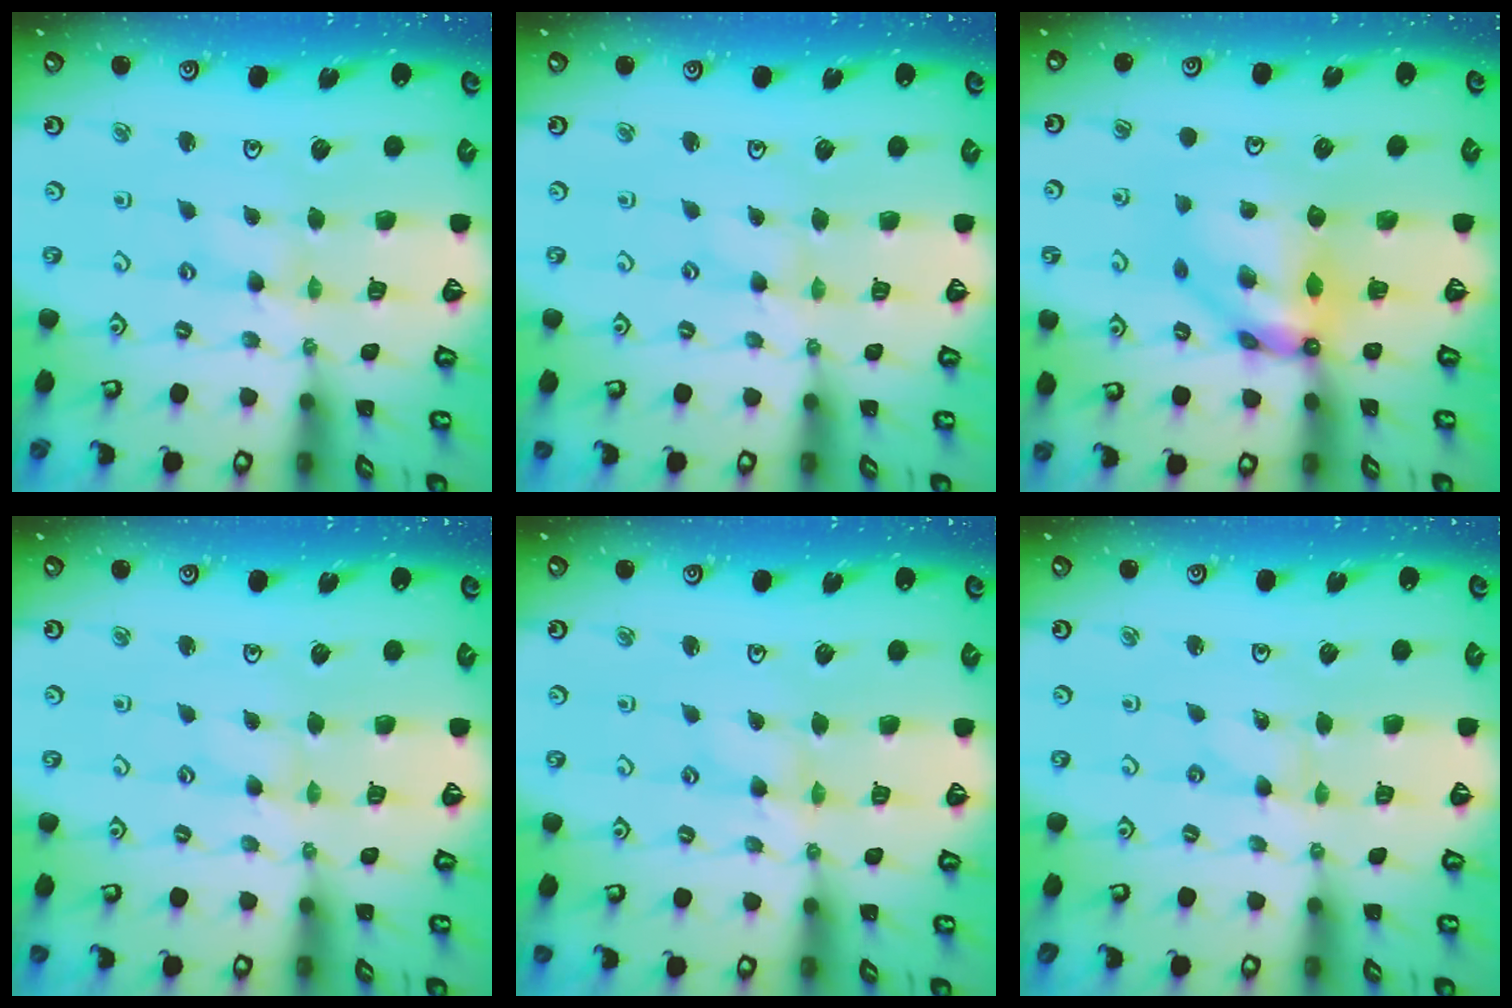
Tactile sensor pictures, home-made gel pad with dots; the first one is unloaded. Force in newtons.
{"total": 0.6, "press": 0.6, "slide": 0.1}
{"total": 9.4, "press": 9.3, "slide": 0.8}
{"total": 1.1, "press": 1.1, "slide": 0.2}
{"total": 1.7, "press": 1.7, "slide": 0.3}
{"total": 0.0}